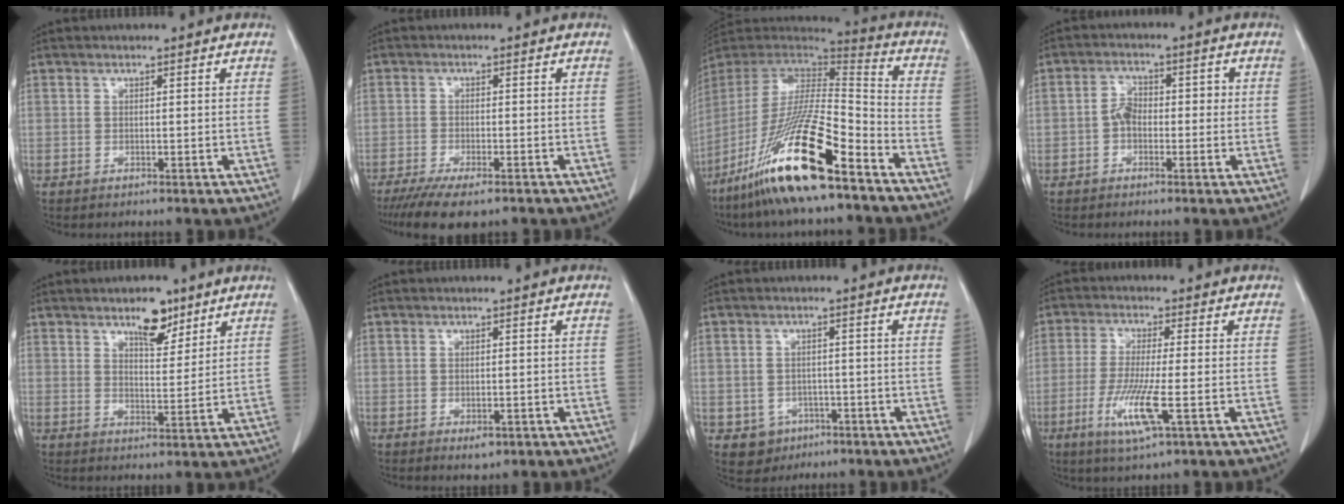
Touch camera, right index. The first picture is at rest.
{"total": 9.4, "force": [-7.2, 2.3, 5.6], "torque": [-0.083, -0.015, -0.109]}
{"total": 21.6, "force": [-13.8, 2.0, 16.5], "torque": [-0.329, -0.044, -0.258]}
{"total": 3.9, "force": [-0.7, 2.7, 2.8], "torque": [-0.047, 0.024, -0.014]}
{"total": 5.9, "force": [4.2, 2.3, 3.5], "torque": [-0.054, 0.000, 0.068]}
{"total": 1.8, "force": [-0.8, 0.9, 1.3], "torque": [-0.019, 0.000, -0.002]}
{"total": 4.3, "force": [-1.9, 3.8, 0.6], "torque": [-0.004, 0.009, -0.017]}
{"total": 8.2, "force": [-2.8, 0.1, 7.7], "torque": [-0.159, -0.023, -0.054]}